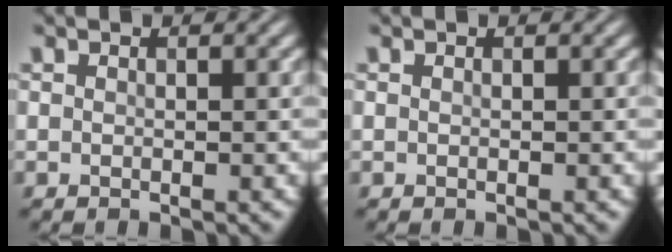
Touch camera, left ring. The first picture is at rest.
{"total": 0.0}